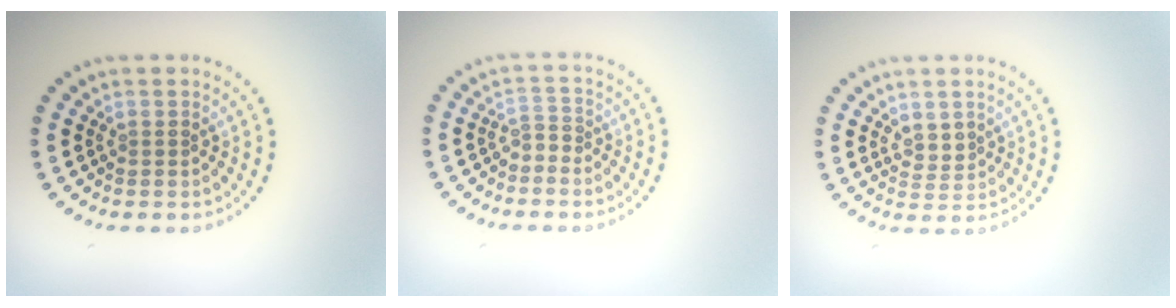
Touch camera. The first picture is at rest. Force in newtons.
{"total": 1.0, "press": 0.7, "slide": 0.7}
{"total": 1.6, "press": 1.3, "slide": 0.9}